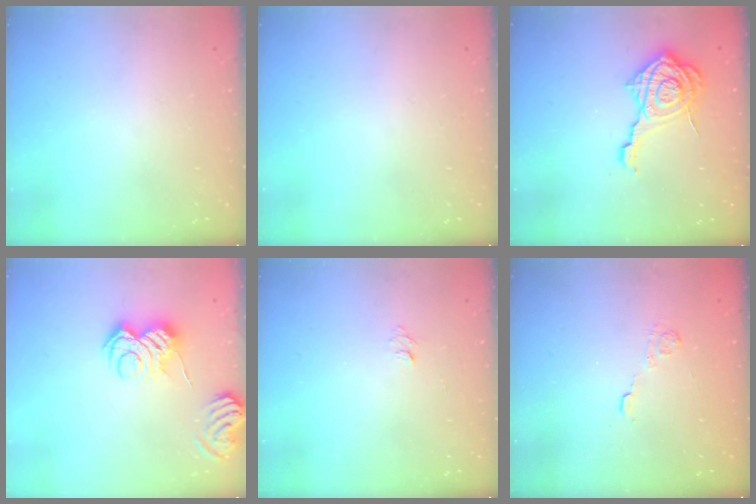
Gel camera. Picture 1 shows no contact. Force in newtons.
{"total": 0.0}
{"total": 14.3, "press": 14.3, "slide": 0.9}
{"total": 10.1, "press": 10.1, "slide": 0.8}
{"total": 4.0, "press": 4.0, "slide": 0.3}
{"total": 2.7, "press": 2.3, "slide": 1.4}